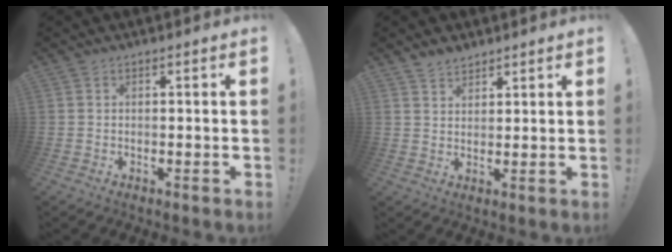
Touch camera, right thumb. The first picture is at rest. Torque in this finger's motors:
{"motor_torque": [0.01, 0.01, 0.00, 0.00, 0.00]}